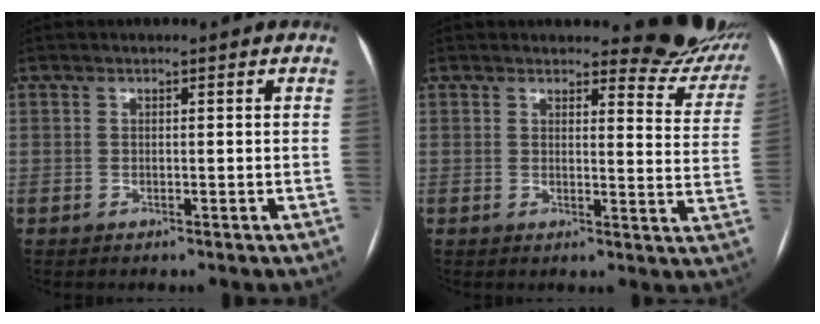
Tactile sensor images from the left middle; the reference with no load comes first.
{"total": 10.2, "force": [9.7, 2.8, 1.6], "torque": [0.012, -0.058, 0.079]}